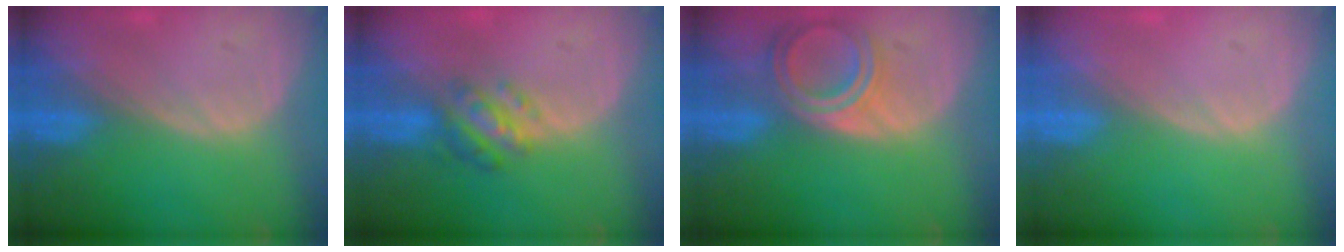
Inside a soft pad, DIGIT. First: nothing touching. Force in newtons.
{"total": 4.8, "press": 4.8, "slide": 0.8}
{"total": 6.6, "press": 6.0, "slide": 2.8}
{"total": 0.0}